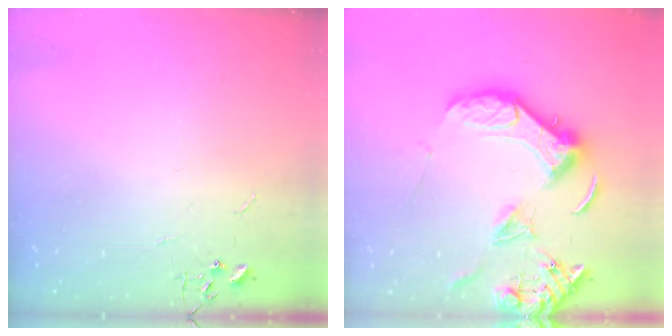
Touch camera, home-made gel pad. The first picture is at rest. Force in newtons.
{"total": 16.4, "press": 16.3, "slide": 1.6}